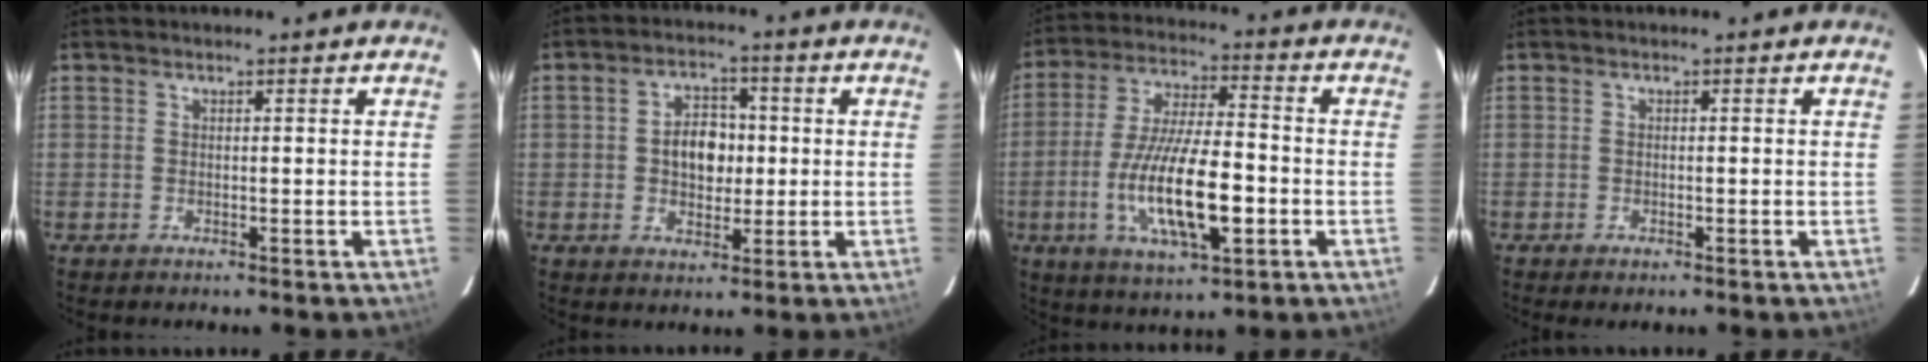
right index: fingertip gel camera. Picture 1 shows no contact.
{"total": 6.7, "force": [0.1, 4.8, 4.7], "torque": [-0.081, 0.015, 0.006]}
{"total": 16.3, "force": [-4.6, 4.5, 14.9], "torque": [-0.297, -0.015, -0.077]}
{"total": 0.7, "force": [-0.5, 0.1, 0.4], "torque": [-0.008, -0.002, -0.008]}